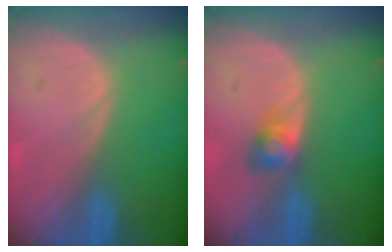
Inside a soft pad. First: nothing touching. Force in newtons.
{"total": 2.9, "press": 2.8, "slide": 0.1}